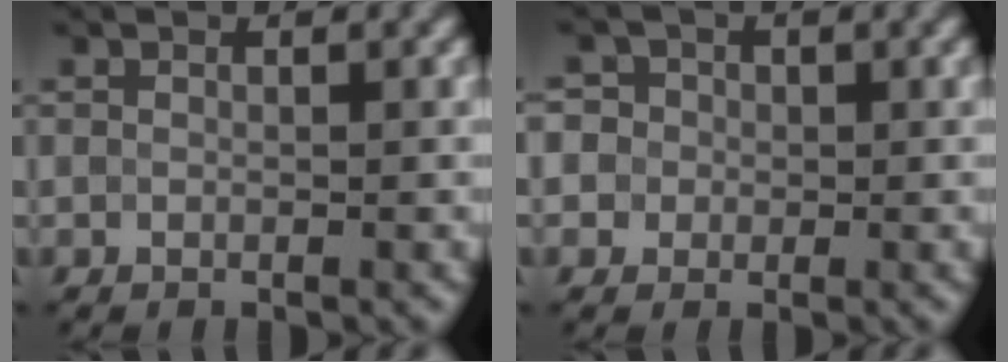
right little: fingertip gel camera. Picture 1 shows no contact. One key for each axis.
{"total": 5.0, "fx": 1.7, "fy": 4.3, "fz": 2.0, "tx": -0.030, "ty": 0.039, "tz": -0.003}